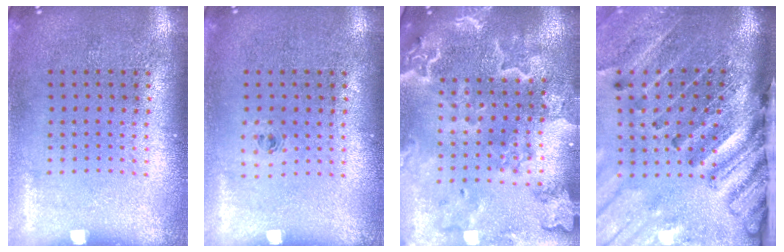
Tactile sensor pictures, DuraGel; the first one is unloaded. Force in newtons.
{"total": 0.5, "press": 0.3, "slide": 0.4}
{"total": 3.8, "press": 3.2, "slide": 1.9}
{"total": 4.7, "press": 3.4, "slide": 3.2}